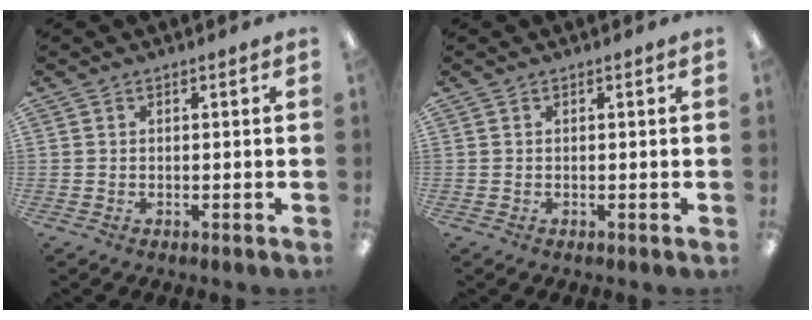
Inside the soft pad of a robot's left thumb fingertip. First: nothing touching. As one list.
[{"total": 0.0}]